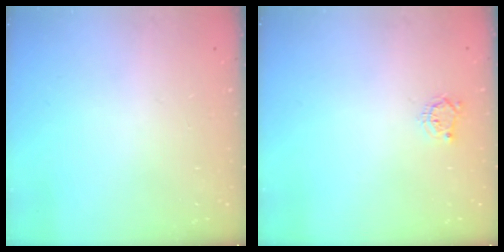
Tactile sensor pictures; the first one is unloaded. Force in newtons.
{"total": 3.5, "press": 3.5, "slide": 0.4}